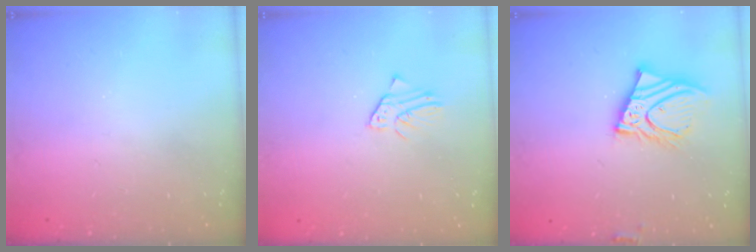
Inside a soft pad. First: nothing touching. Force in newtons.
{"total": 1.3, "press": 1.3, "slide": 0.1}
{"total": 12.3, "press": 12.0, "slide": 2.6}